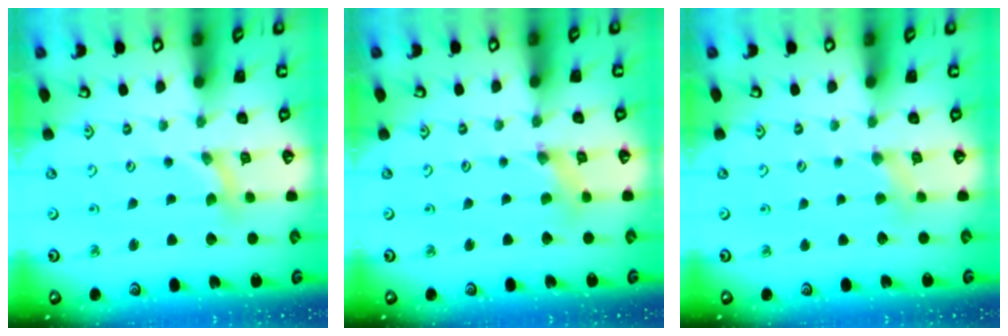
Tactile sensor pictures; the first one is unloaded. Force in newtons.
{"total": 0.8, "press": 0.8, "slide": 0.2}
{"total": 2.0, "press": 2.0, "slide": 0.5}